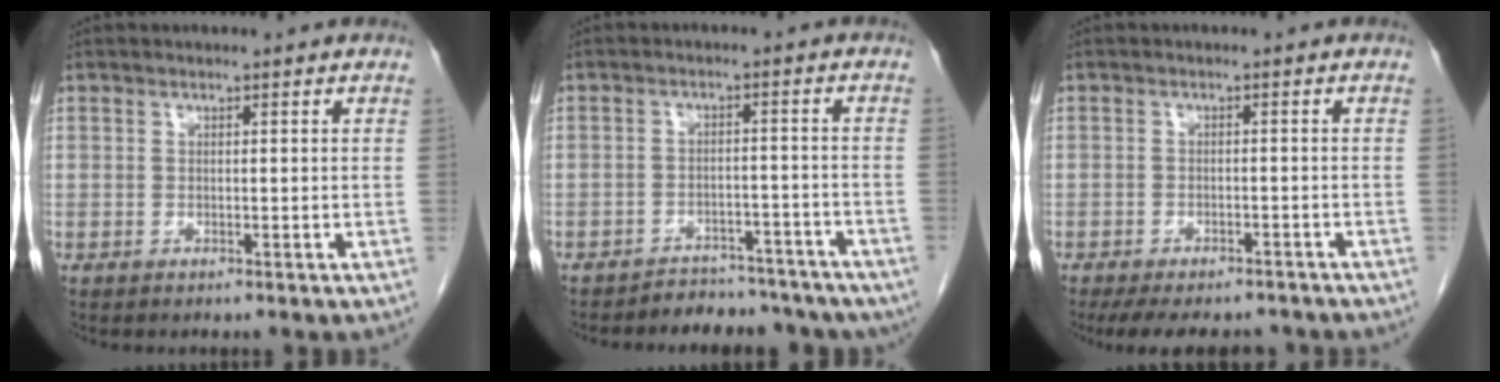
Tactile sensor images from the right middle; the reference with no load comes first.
{"total": 11.3, "force": [-9.9, 4.8, 2.3], "torque": [-0.018, 0.014, -0.113]}
{"total": 11.0, "force": [-9.3, 3.9, 4.2], "torque": [-0.074, -0.003, -0.121]}